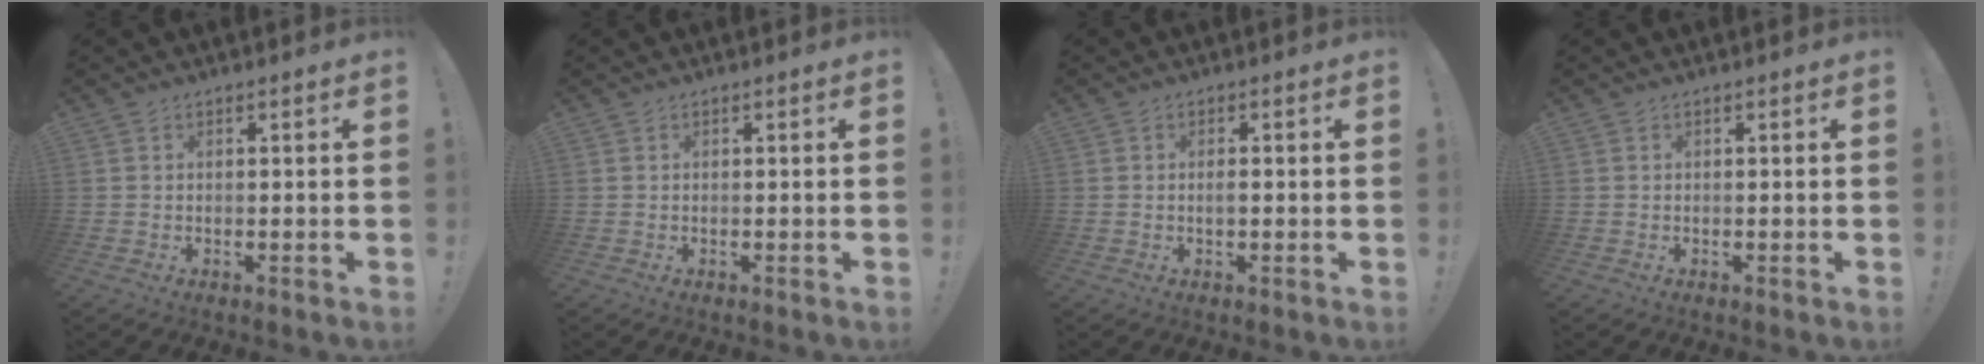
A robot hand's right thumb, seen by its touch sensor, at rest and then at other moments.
{"total": 0.0}
{"total": 1.4, "force": [-0.4, 0.3, 1.2], "torque": [-0.018, 0.001, -0.010]}
{"total": 0.0}